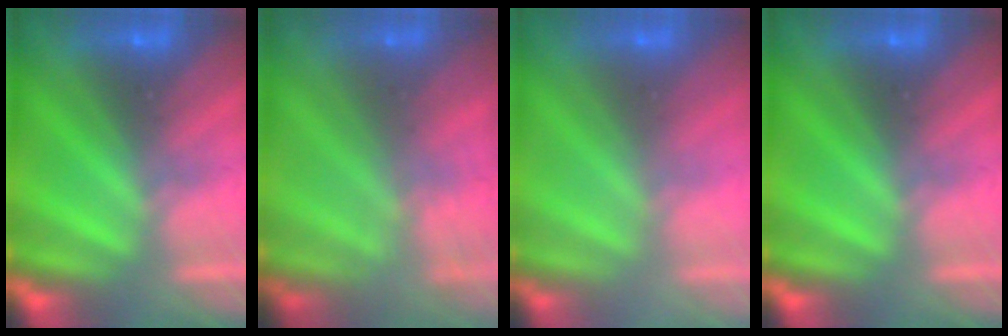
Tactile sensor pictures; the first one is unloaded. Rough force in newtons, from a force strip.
{"total": 6.9}
{"total": 2.6}
{"total": 0.0}